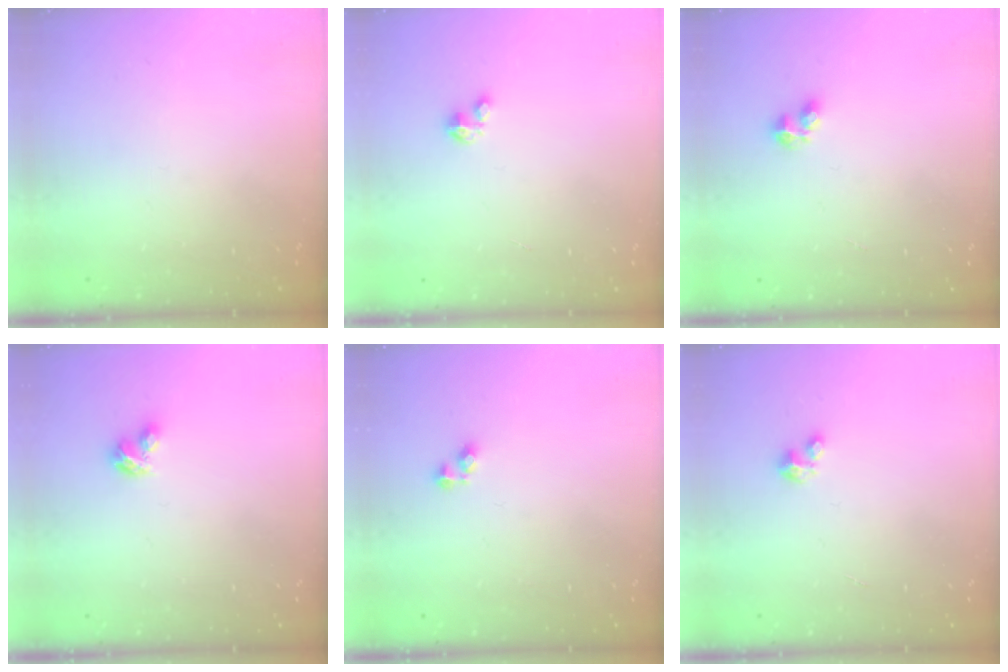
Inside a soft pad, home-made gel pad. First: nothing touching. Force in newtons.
{"total": 1.2, "press": 1.2, "slide": 0.2}
{"total": 2.1, "press": 2.0, "slide": 0.8}
{"total": 2.9, "press": 2.8, "slide": 0.5}
{"total": 2.7, "press": 2.7, "slide": 0.4}
{"total": 2.0, "press": 2.0, "slide": 0.2}